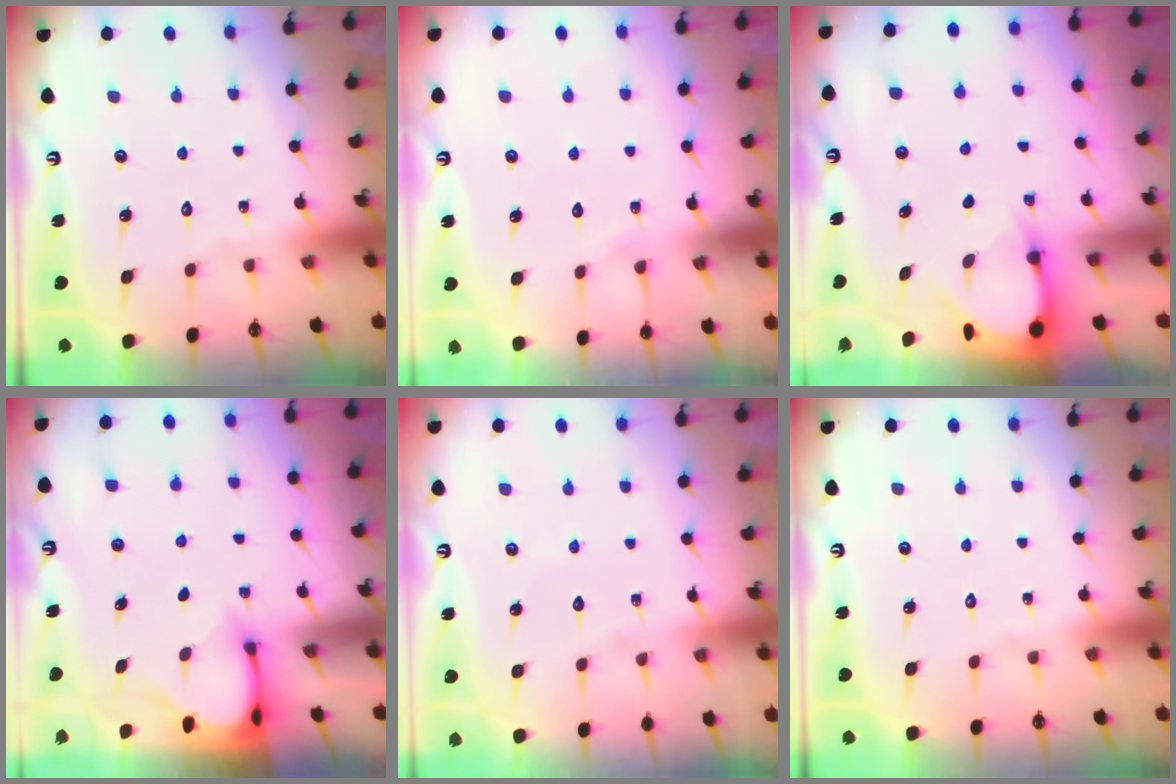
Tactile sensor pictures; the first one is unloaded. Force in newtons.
{"total": 2.9, "press": 2.9, "slide": 0.2}
{"total": 3.5, "press": 3.5, "slide": 0.4}
{"total": 3.4, "press": 3.4, "slide": 0.3}
{"total": 2.9, "press": 2.9, "slide": 0.3}
{"total": 0.0}